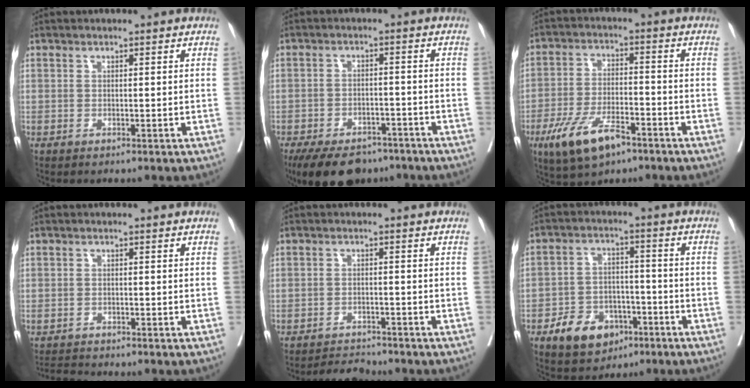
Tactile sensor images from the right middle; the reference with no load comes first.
{"total": 12.6, "force": [-9.8, 6.0, 5.2], "torque": [-0.091, -0.004, -0.143]}
{"total": 10.1, "force": [-6.0, 3.6, 7.3], "torque": [-0.149, -0.009, -0.104]}
{"total": 2.1, "force": [-2.1, -0.3, -0.2], "torque": [0.004, -0.014, -0.033]}
{"total": 3.2, "force": [-3.1, -0.1, -0.6], "torque": [0.010, -0.012, -0.052]}
{"total": 8.7, "force": [-4.8, 5.8, 4.3], "torque": [-0.077, 0.010, -0.073]}